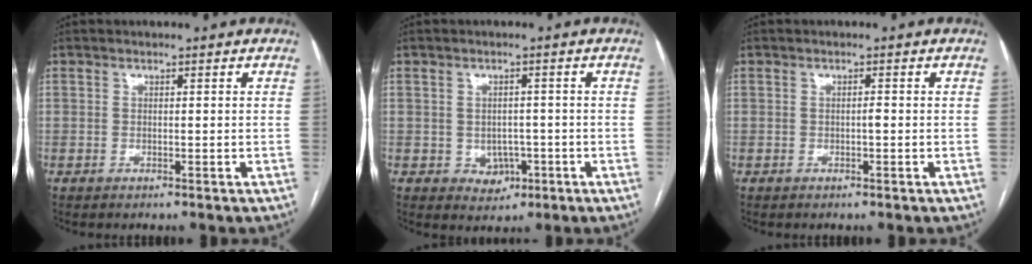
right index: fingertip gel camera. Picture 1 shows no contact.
{"total": 3.4, "force": [-1.1, 2.8, 1.6], "torque": [-0.011, 0.004, -0.005]}
{"total": 0.6, "force": [-0.2, -0.1, 0.5], "torque": [-0.009, 0.001, -0.004]}